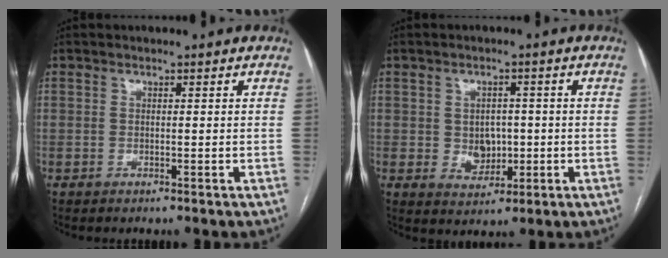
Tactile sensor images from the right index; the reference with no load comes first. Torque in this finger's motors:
{"motor_torque": [0.43, 0.27, 0.20, 0.04]}